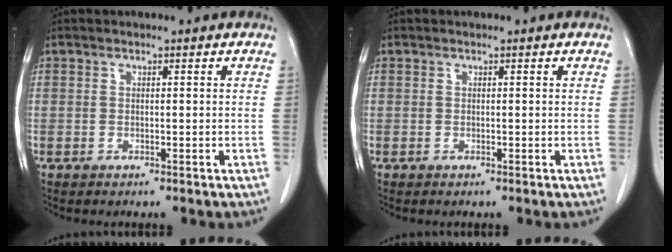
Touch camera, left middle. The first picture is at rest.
{"total": 0.0}